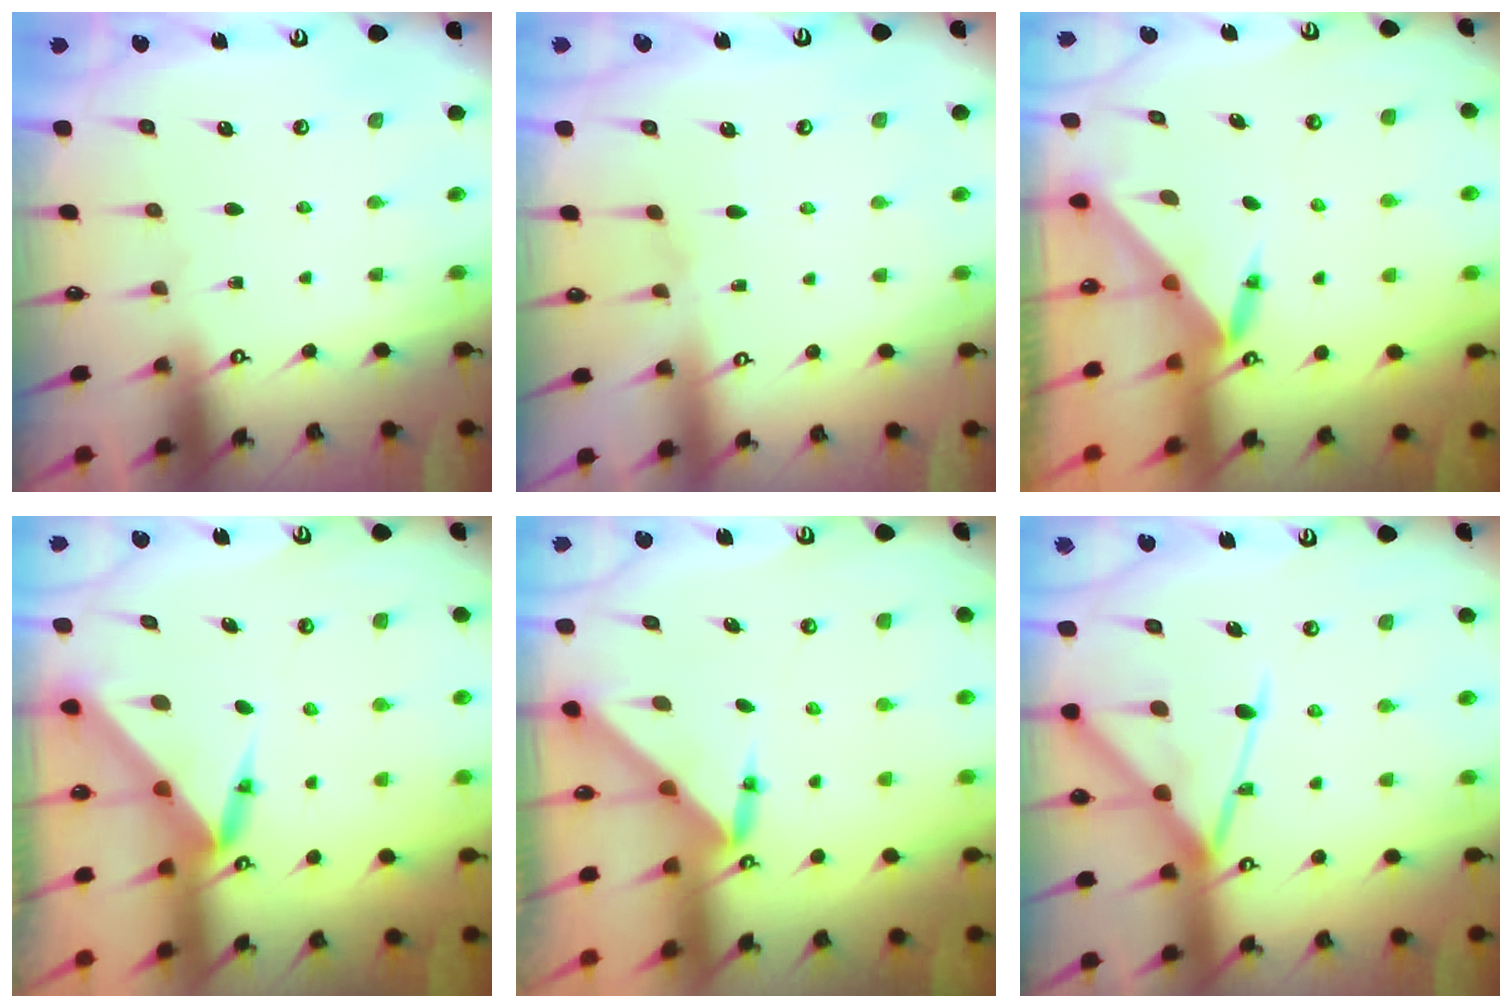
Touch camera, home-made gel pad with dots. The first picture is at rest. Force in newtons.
{"total": 2.5, "press": 2.4, "slide": 0.5}
{"total": 3.6, "press": 3.6, "slide": 0.3}
{"total": 3.6, "press": 3.6, "slide": 0.2}
{"total": 3.0, "press": 3.0, "slide": 0.3}
{"total": 14.9, "press": 14.9, "slide": 1.2}